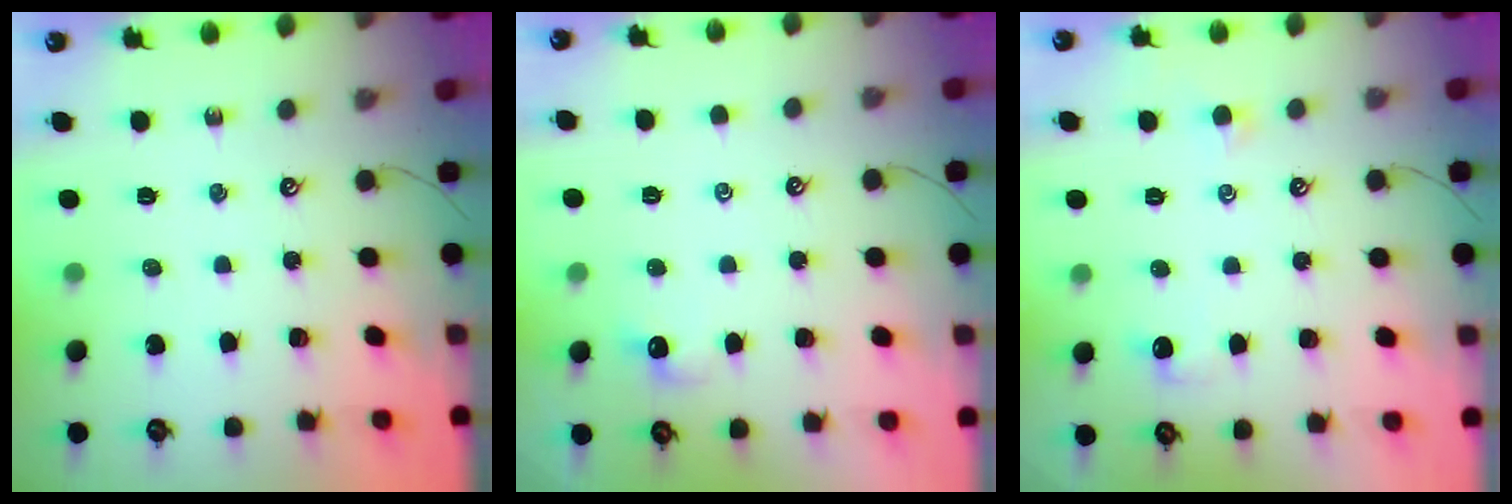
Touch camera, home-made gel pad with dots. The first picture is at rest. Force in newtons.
{"total": 1.0, "press": 0.9, "slide": 0.5}
{"total": 1.0, "press": 0.7, "slide": 0.7}